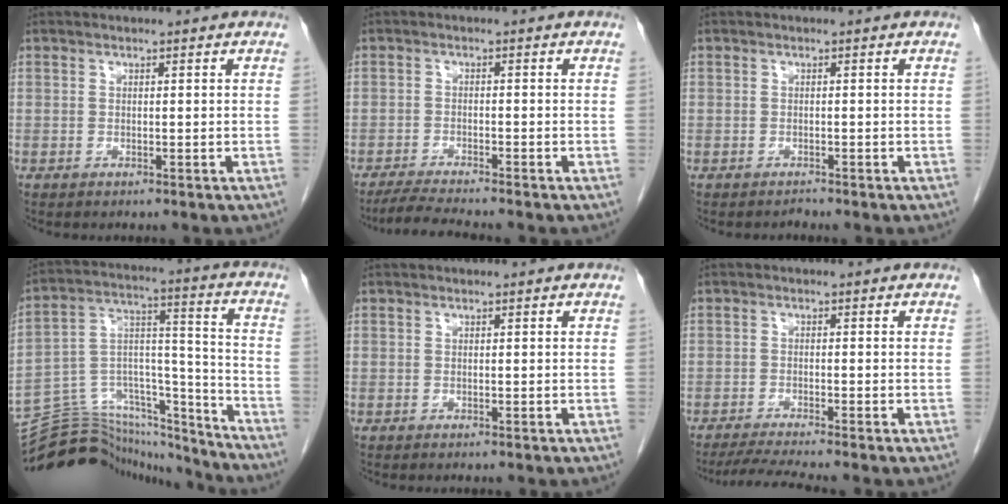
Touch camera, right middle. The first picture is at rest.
{"total": 4.8, "force": [-4.4, -0.6, 1.8], "torque": [-0.035, -0.021, -0.078]}
{"total": 0.7, "force": [-0.6, 0.1, -0.3], "torque": [0.001, -0.004, -0.011]}
{"total": 22.9, "force": [-21.6, 5.6, 5.1], "torque": [-0.112, 0.048, -0.335]}
{"total": 0.0}
{"total": 4.5, "force": [-3.9, -1.2, 1.8], "torque": [-0.036, -0.020, -0.072]}